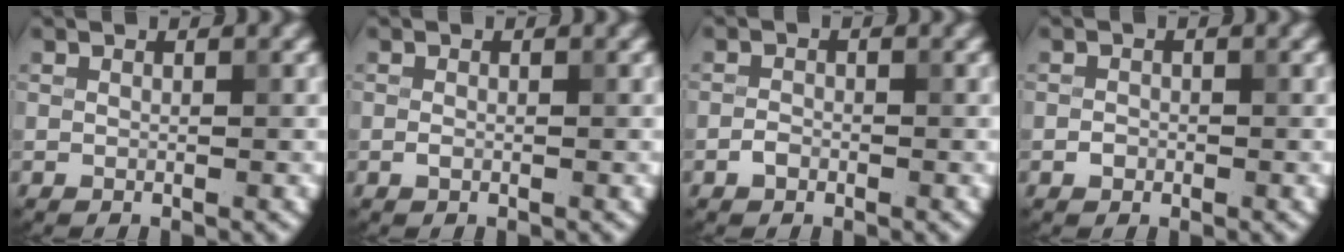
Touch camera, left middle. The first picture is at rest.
{"total": 0.6, "force": [-0.2, 0.4, 0.4], "torque": [-0.008, 0.000, -0.004]}
{"total": 1.1, "force": [-0.6, 0.7, 0.5], "torque": [-0.008, 0.001, -0.014]}
{"total": 0.9, "force": [-0.4, 0.7, 0.3], "torque": [-0.002, -0.001, -0.008]}